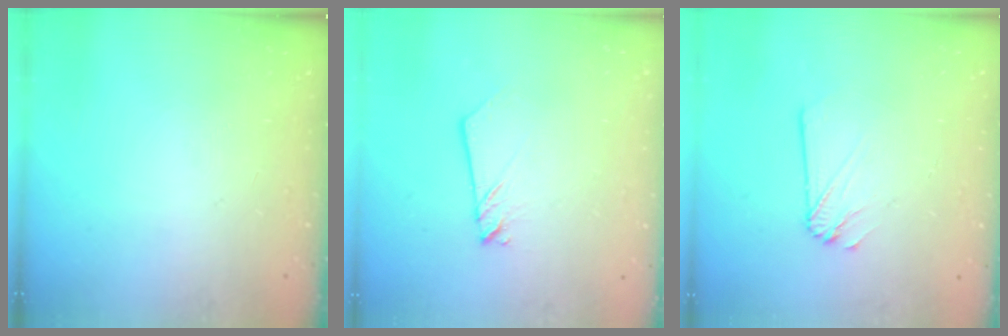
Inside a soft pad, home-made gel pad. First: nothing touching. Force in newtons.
{"total": 2.5, "press": 2.5, "slide": 0.1}
{"total": 2.2, "press": 2.2, "slide": 0.1}